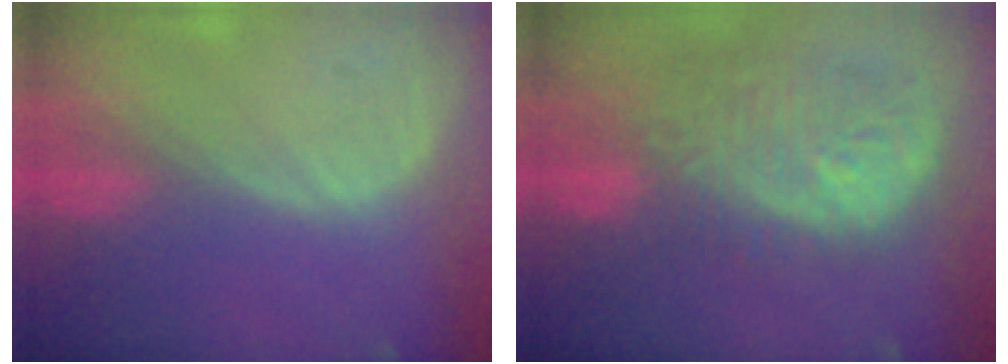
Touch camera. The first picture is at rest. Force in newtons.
{"total": 12.0, "press": 10.7, "slide": 5.3}